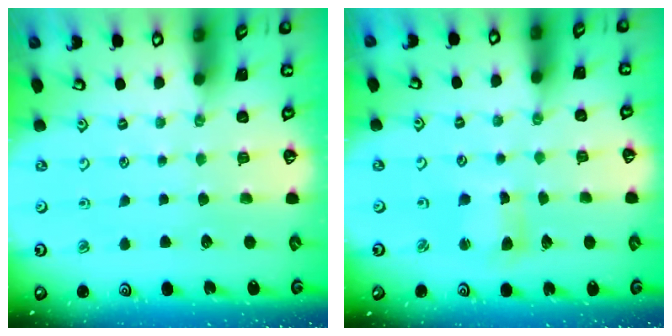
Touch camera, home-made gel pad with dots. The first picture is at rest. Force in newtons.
{"total": 3.5, "press": 3.5, "slide": 0.3}